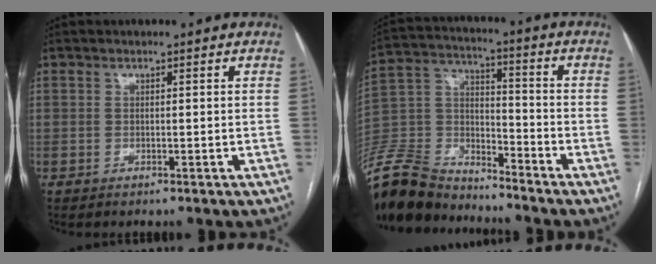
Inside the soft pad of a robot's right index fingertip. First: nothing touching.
{"total": 17.2, "force": [-16.1, 4.9, 3.4], "torque": [-0.086, 0.026, -0.294]}